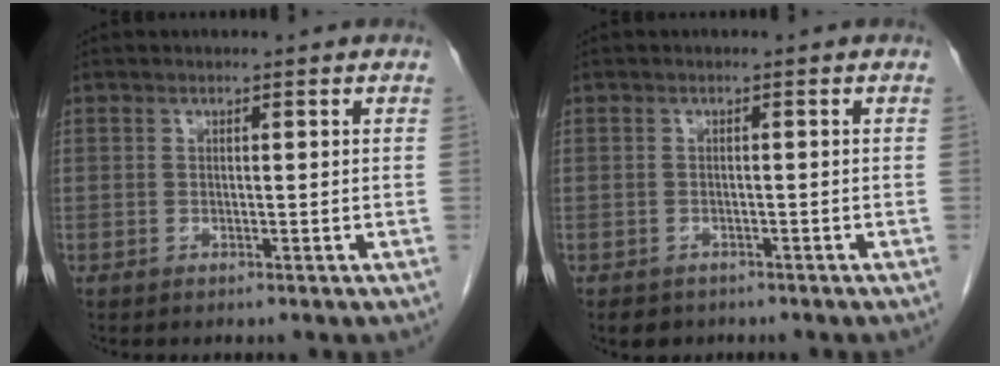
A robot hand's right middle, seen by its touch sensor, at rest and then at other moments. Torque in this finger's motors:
{"motor_torque": [0.04, 0.00, 0.00, 0.00]}